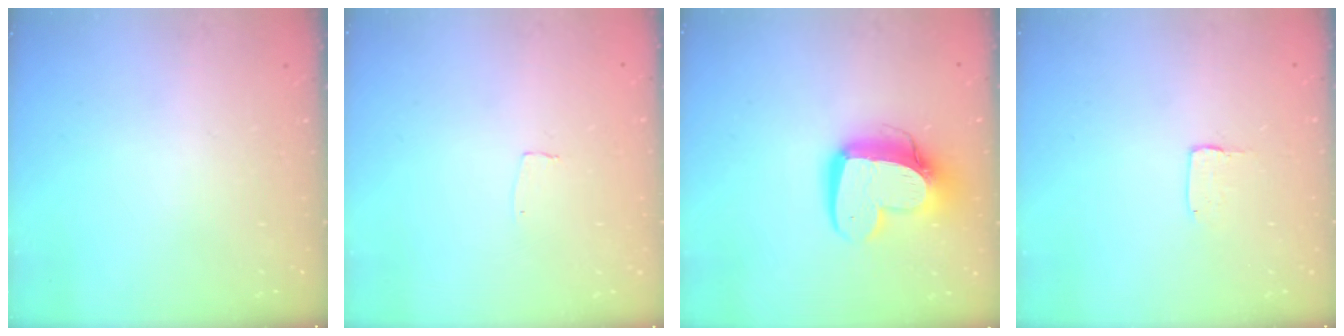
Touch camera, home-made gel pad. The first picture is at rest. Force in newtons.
{"total": 3.0, "press": 3.0, "slide": 0.2}
{"total": 14.6, "press": 14.6, "slide": 1.4}
{"total": 1.7, "press": 1.6, "slide": 0.1}